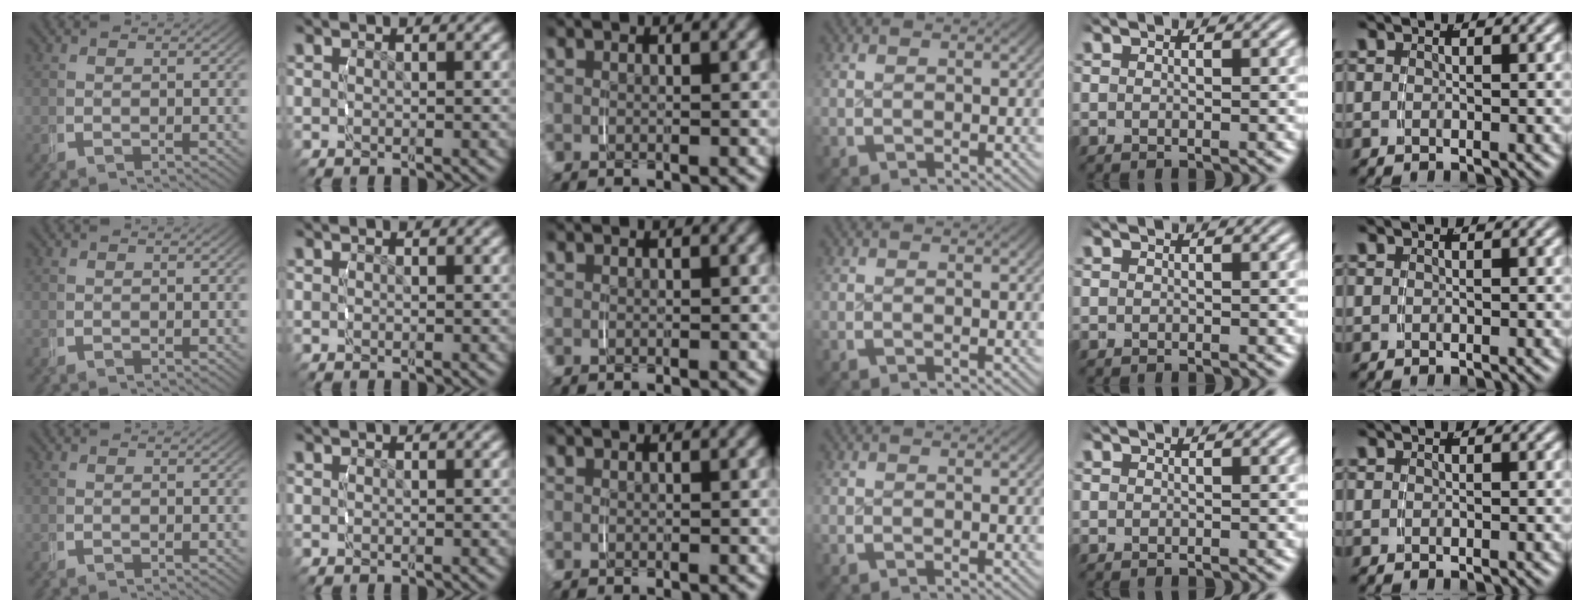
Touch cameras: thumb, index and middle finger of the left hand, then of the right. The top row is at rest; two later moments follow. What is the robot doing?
{"motion": "grasp_and_lifting", "object": "knife"}